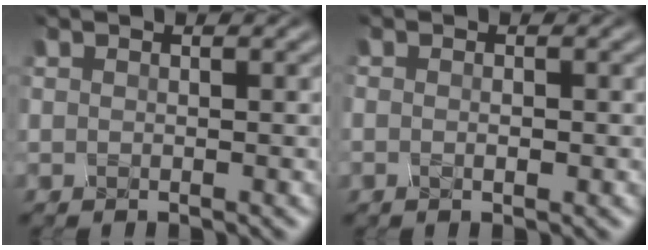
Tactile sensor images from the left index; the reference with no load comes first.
{"total": 0.7, "force": [-0.5, 0.3, 0.5], "torque": [-0.008, -0.002, -0.007]}